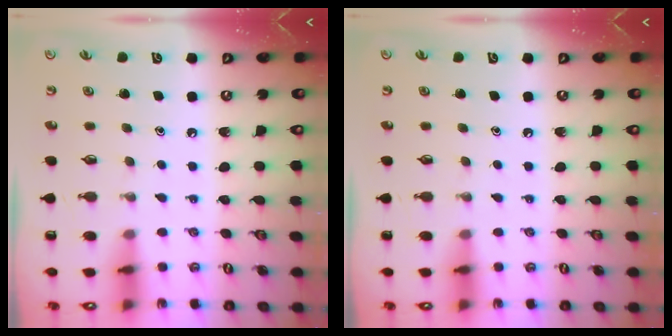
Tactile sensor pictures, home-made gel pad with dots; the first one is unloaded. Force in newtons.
{"total": 0.0}